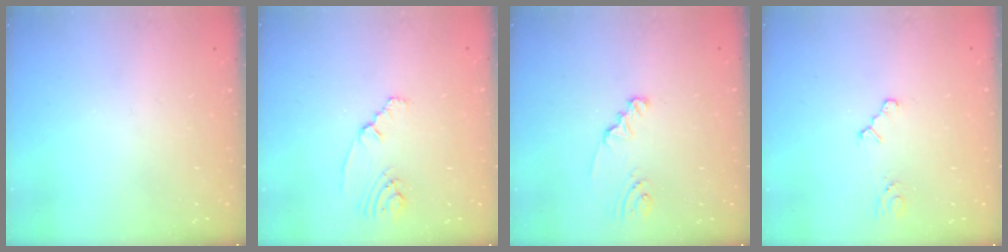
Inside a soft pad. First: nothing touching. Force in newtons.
{"total": 2.2, "press": 2.1, "slide": 0.6}
{"total": 2.3, "press": 2.3, "slide": 0.2}
{"total": 2.3, "press": 2.3, "slide": 0.3}